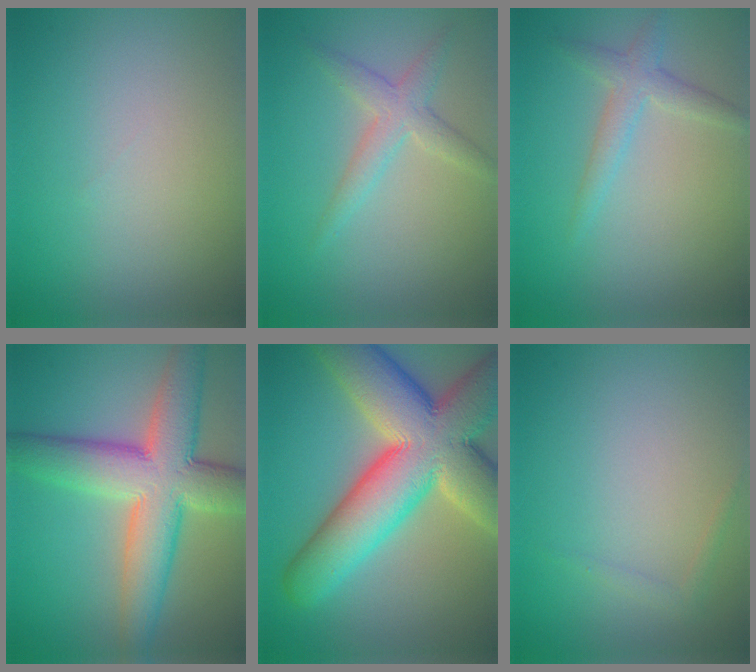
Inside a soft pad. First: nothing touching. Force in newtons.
{"total": 2.7, "press": 2.7, "slide": 0.1}
{"total": 2.2, "press": 2.2, "slide": 0.1}
{"total": 9.6, "press": 9.6, "slide": 0.4}
{"total": 14.7, "press": 14.7, "slide": 1.0}
{"total": 0.7, "press": 0.7, "slide": 0.1}